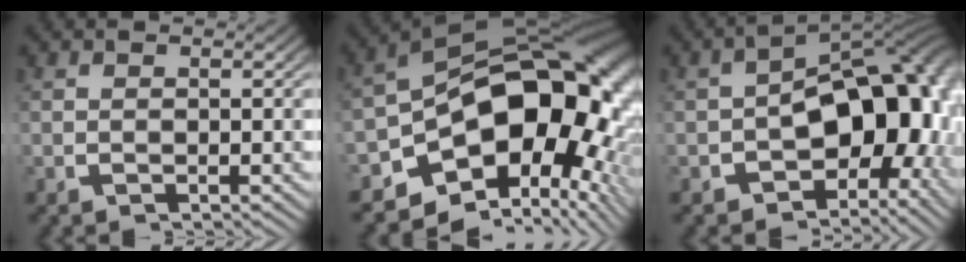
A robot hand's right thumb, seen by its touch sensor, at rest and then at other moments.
{"total": 22.7, "force": [-2.9, 13.9, 17.7], "torque": [-0.265, -0.040, -0.034]}
{"total": 14.3, "force": [-1.7, 9.1, 10.9], "torque": [-0.165, -0.042, -0.010]}